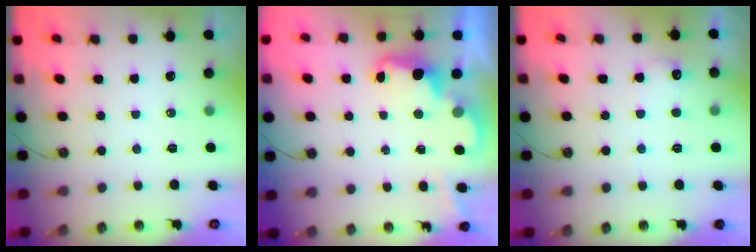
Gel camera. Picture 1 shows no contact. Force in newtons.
{"total": 2.4, "press": 2.4, "slide": 0.5}
{"total": 7.0, "press": 6.9, "slide": 1.3}